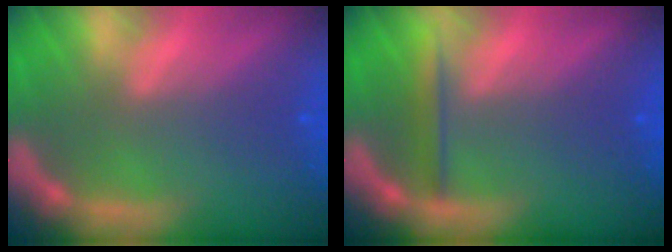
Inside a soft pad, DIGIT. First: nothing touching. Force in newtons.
{"total": 2.0}